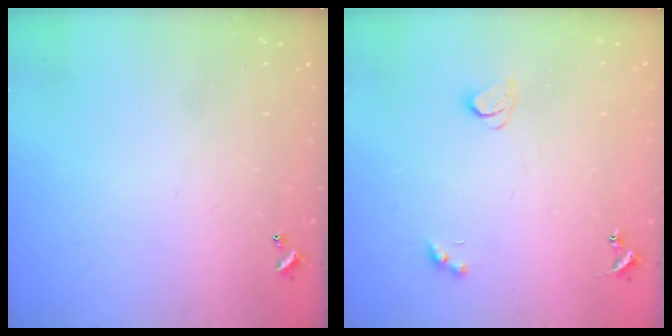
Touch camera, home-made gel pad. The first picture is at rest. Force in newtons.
{"total": 2.1, "press": 2.1, "slide": 0.4}